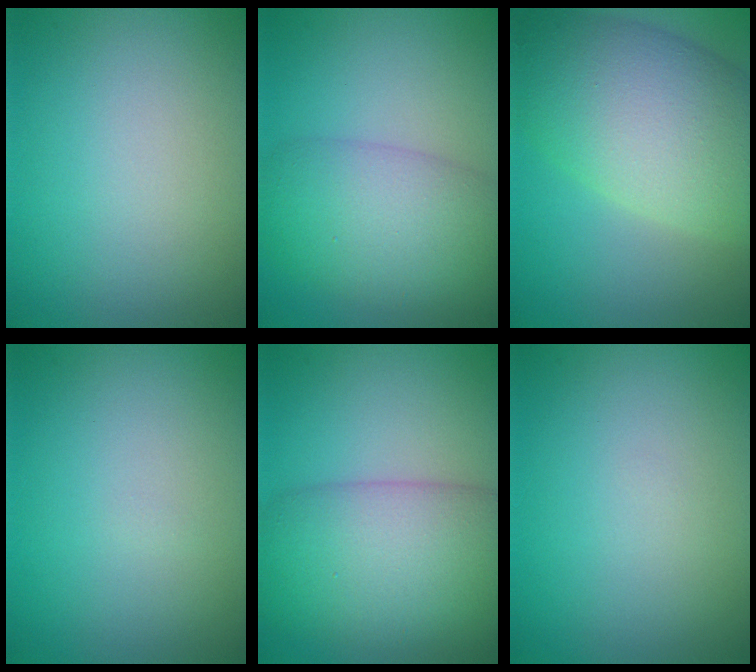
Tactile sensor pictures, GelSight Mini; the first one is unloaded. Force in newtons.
{"total": 7.3, "press": 7.3, "slide": 0.3}
{"total": 11.0, "press": 10.9, "slide": 0.4}
{"total": 0.0}
{"total": 9.9, "press": 9.9, "slide": 0.2}
{"total": 0.0}